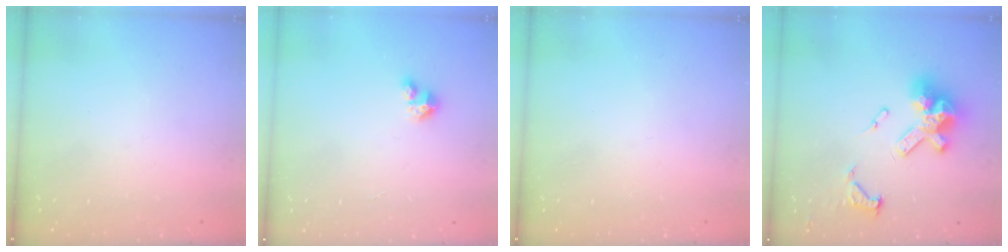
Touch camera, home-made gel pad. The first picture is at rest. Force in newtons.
{"total": 2.8, "press": 2.8, "slide": 0.2}
{"total": 0.0}
{"total": 13.6, "press": 13.6, "slide": 0.6}